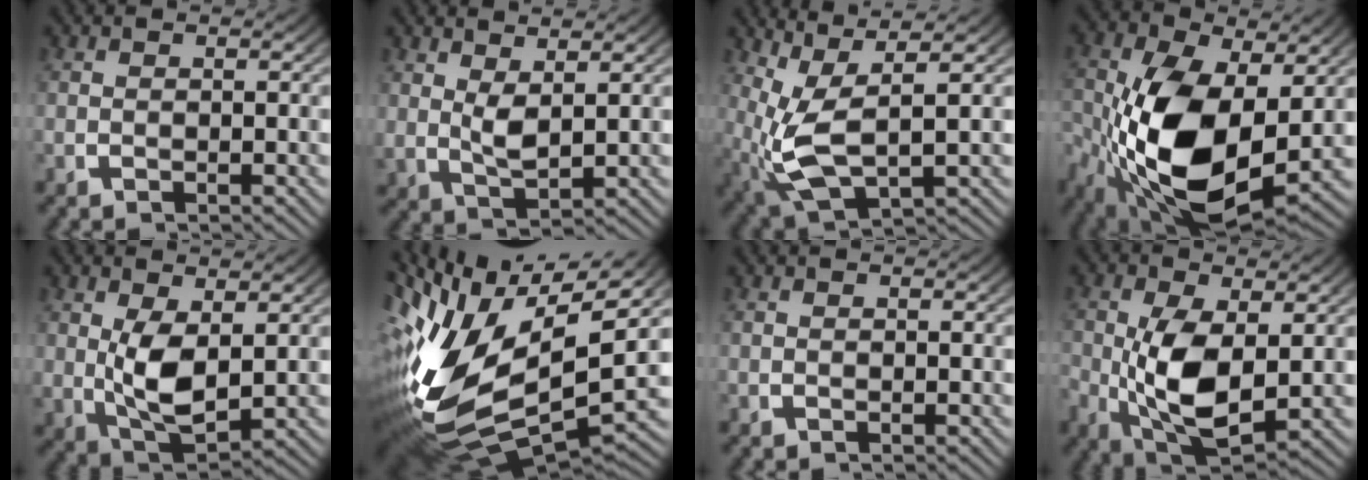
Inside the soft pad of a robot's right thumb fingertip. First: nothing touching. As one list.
[{"total": 3.2, "force": [1.7, 1.6, 2.2], "torque": [-0.047, -0.010, 0.041]}, {"total": 8.8, "force": [0.4, 5.0, 7.3], "torque": [-0.159, -0.035, 0.029]}, {"total": 16.5, "force": [-2.5, 10.2, 12.7], "torque": [-0.267, -0.072, -0.007]}, {"total": 6.3, "force": [0.3, 3.8, 5.0], "torque": [-0.116, -0.031, 0.023]}, {"total": 17.7, "force": [-1.9, 10.3, 14.3], "torque": [-0.288, -0.053, -0.003]}, {"total": 0.0}, {"total": 9.9, "force": [-1.3, 6.2, 7.6], "torque": [-0.176, -0.053, 0.003]}]